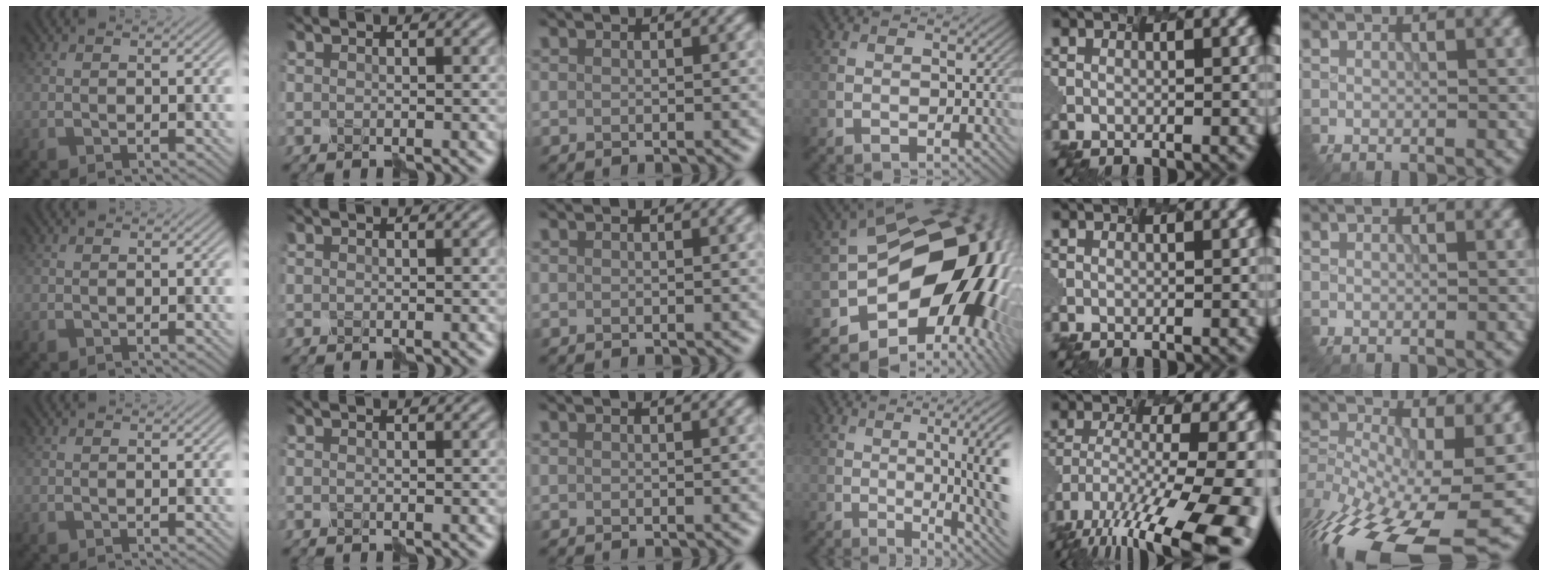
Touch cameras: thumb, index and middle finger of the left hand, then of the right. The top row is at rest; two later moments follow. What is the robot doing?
{"motion": "shake", "object": "plastic piggy bank"}